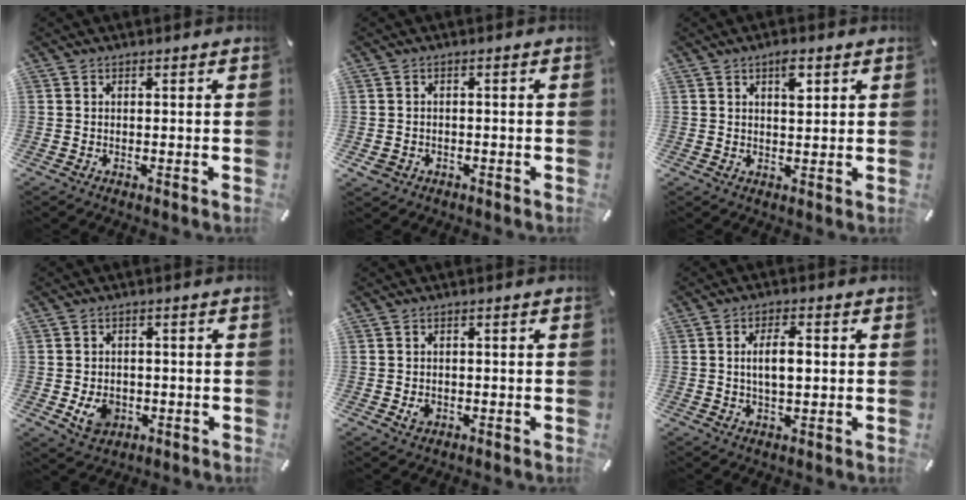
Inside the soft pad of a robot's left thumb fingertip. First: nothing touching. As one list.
[{"total": 2.6, "force": [-1.2, 2.1, 0.9], "torque": [-0.022, 0.003, -0.027]}, {"total": 4.2, "force": [2.0, 1.9, 3.2], "torque": [-0.038, -0.007, 0.027]}, {"total": 6.1, "force": [-1.4, 5.0, 3.3], "torque": [-0.058, -0.001, -0.026]}, {"total": 2.4, "force": [-0.6, 2.0, 1.3], "torque": [-0.013, 0.001, -0.012]}, {"total": 6.4, "force": [0.6, 2.8, 5.7], "torque": [-0.102, 0.002, 0.002]}]